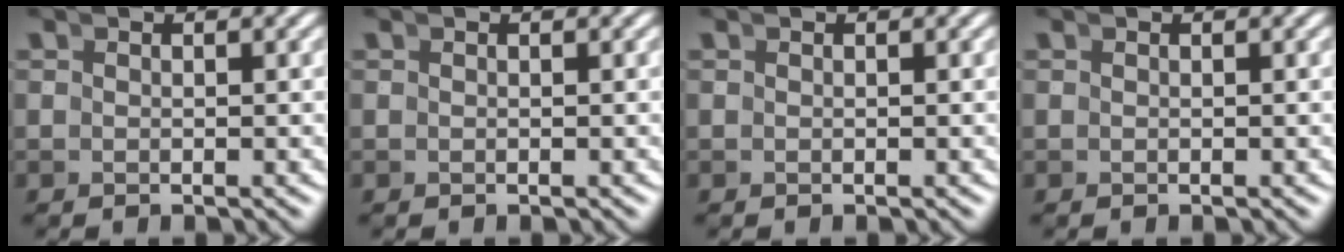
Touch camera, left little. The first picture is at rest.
{"total": 0.0}
{"total": 0.0}
{"total": 0.0}